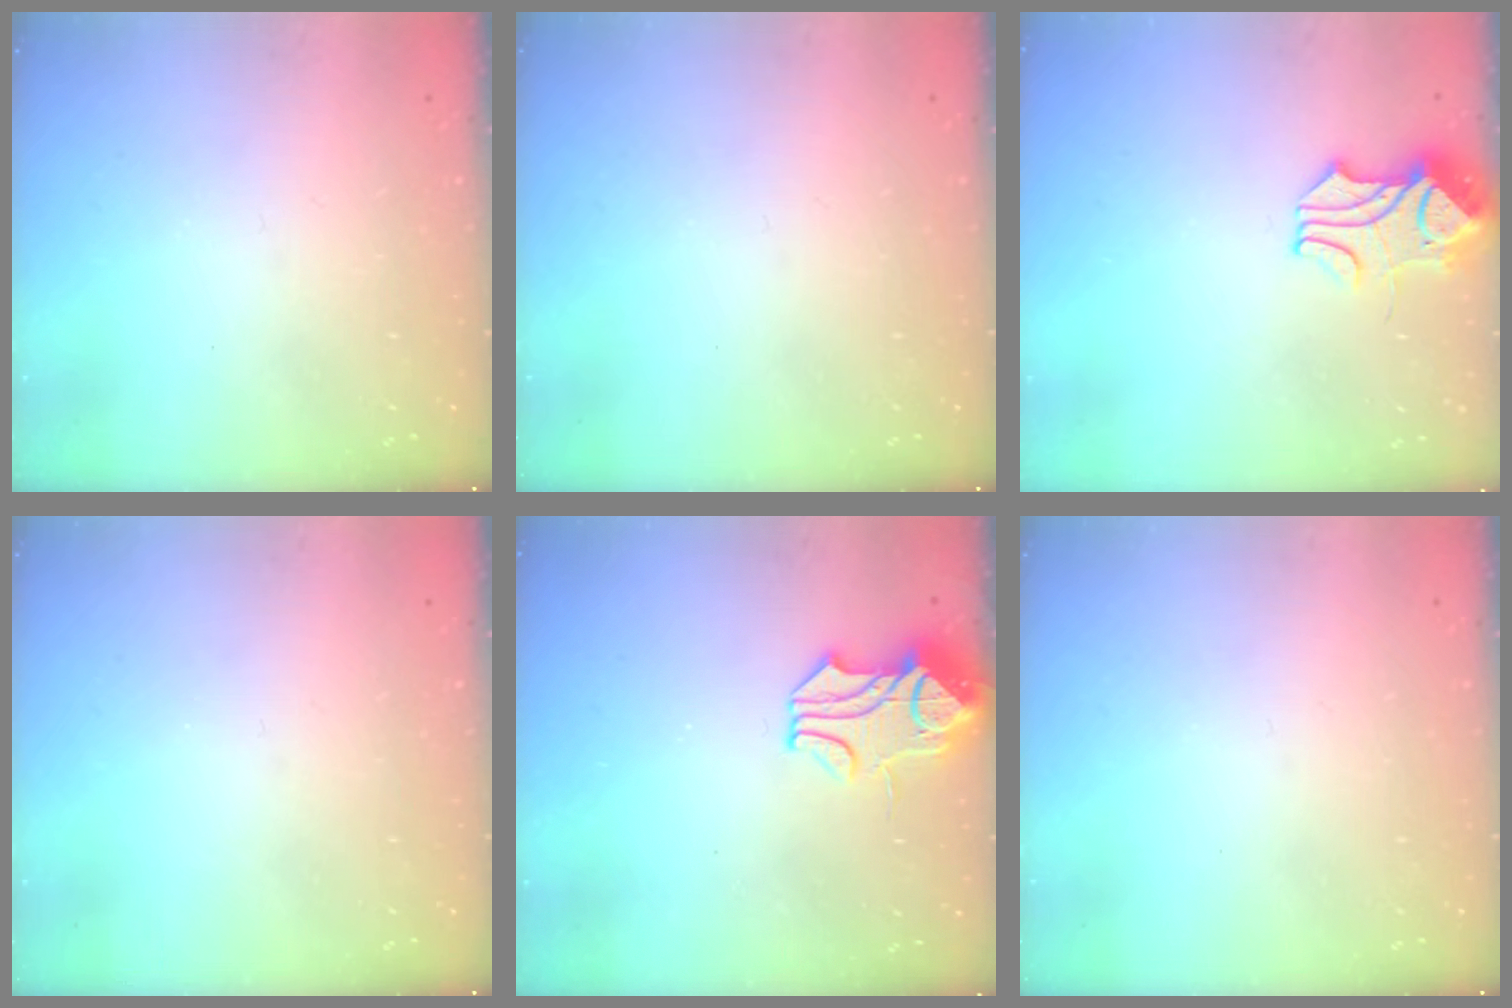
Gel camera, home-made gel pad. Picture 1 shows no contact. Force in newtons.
{"total": 0.0}
{"total": 2.2, "press": 2.0, "slide": 0.7}
{"total": 0.0}
{"total": 1.5, "press": 0.7, "slide": 1.3}
{"total": 0.0}